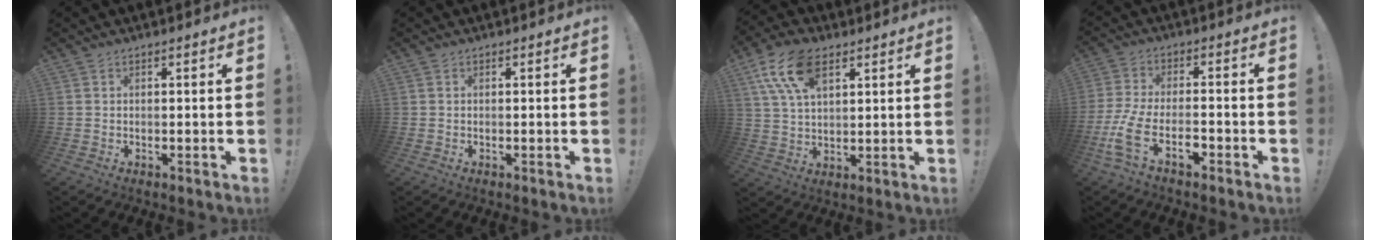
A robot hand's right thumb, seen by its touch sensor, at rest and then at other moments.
{"total": 0.0}
{"total": 13.6, "force": [6.8, 7.4, 9.1], "torque": [-0.167, -0.011, 0.126]}
{"total": 10.9, "force": [-5.6, 4.7, 8.1], "torque": [-0.171, 0.013, -0.102]}